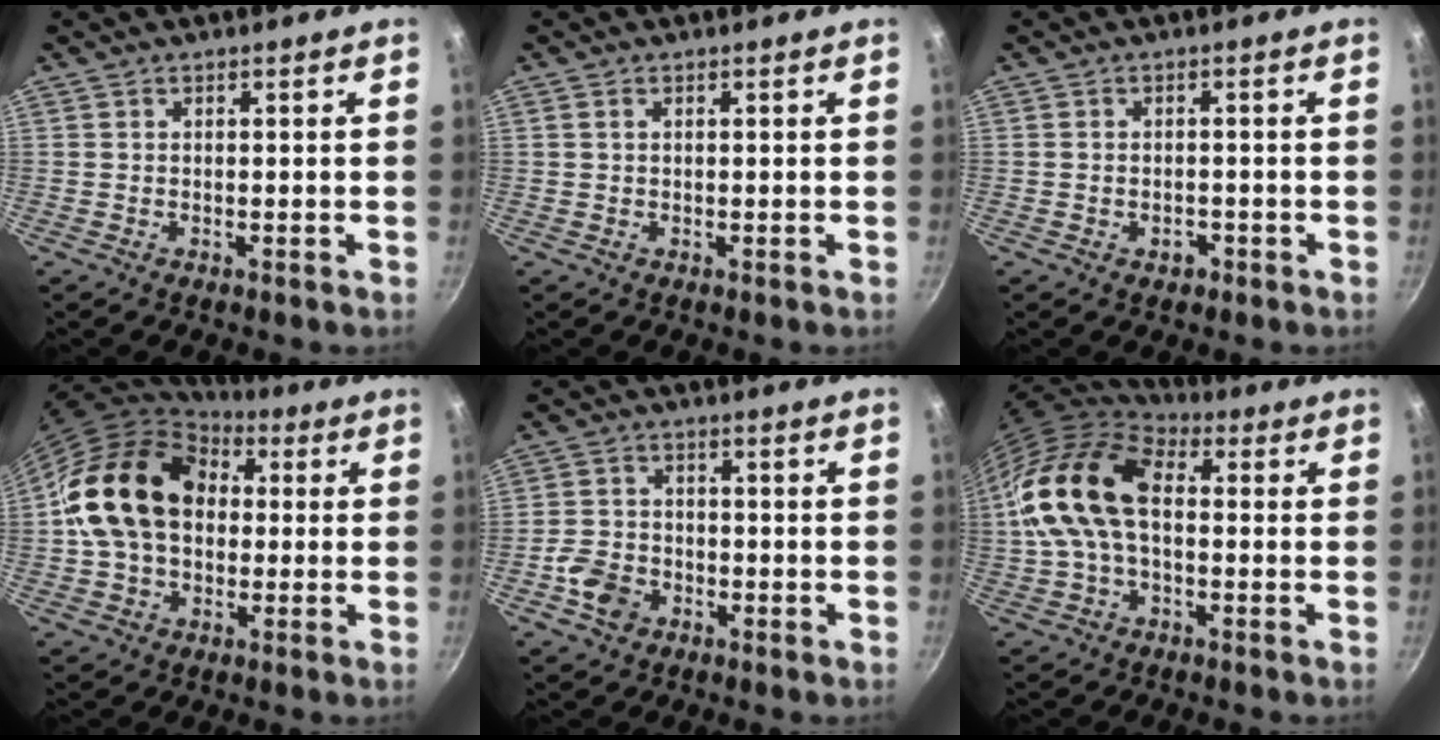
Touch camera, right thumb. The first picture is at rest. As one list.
[{"total": 0.6, "force": [0.2, 0.3, 0.4], "torque": [-0.007, 0.002, 0.002]}, {"total": 2.0, "force": [-1.0, 1.4, 1.0], "torque": [-0.012, 0.010, -0.010]}, {"total": 19.0, "force": [1.9, 14.1, 12.6], "torque": [-0.203, 0.037, 0.023]}, {"total": 6.6, "force": [-2.8, 5.1, 3.1], "torque": [-0.051, 0.025, -0.058]}, {"total": 16.1, "force": [0.6, 10.0, 12.6], "torque": [-0.224, 0.036, -0.004]}]